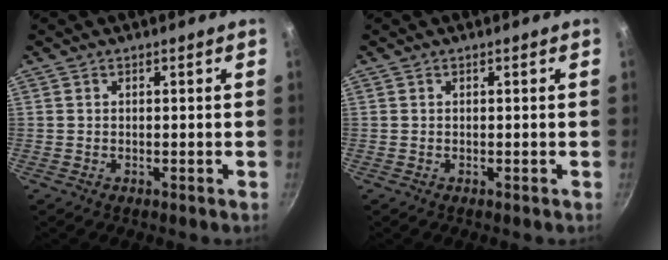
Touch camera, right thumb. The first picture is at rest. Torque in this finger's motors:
{"motor_torque": [0.00, 0.00, 0.00, 0.00, 0.00]}